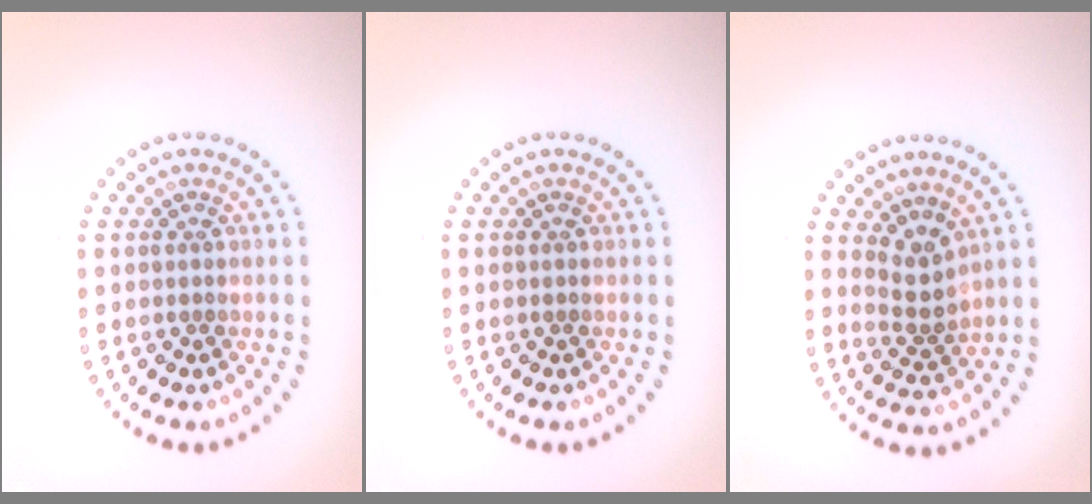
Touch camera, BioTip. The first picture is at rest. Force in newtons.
{"total": 0.0}
{"total": 2.4, "press": 1.7, "slide": 1.7}